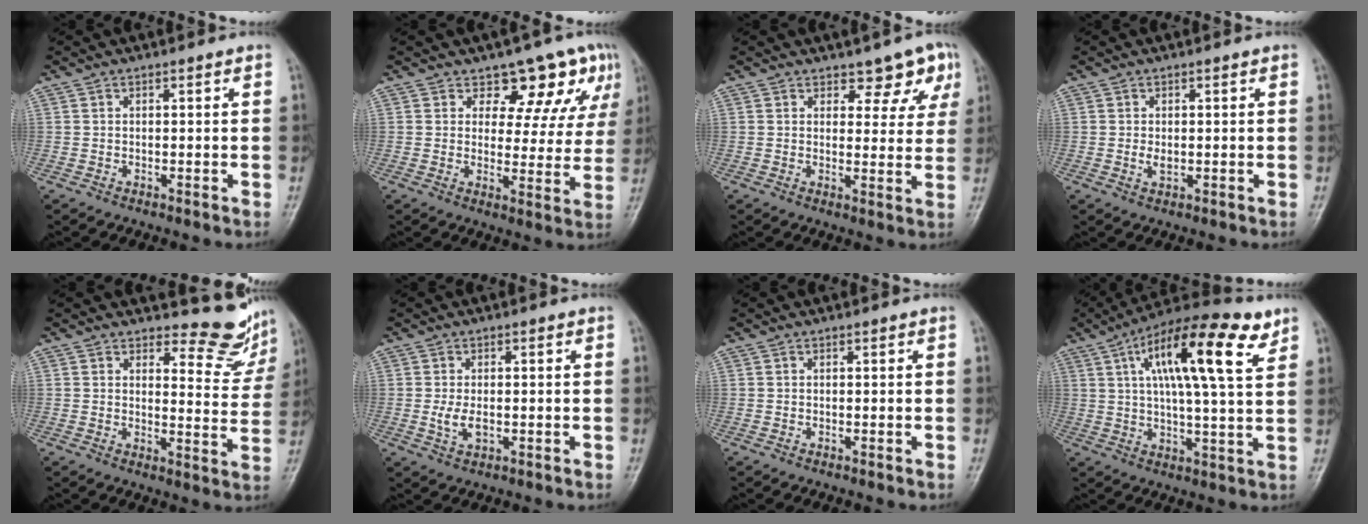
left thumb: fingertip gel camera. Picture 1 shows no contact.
{"total": 11.4, "force": [7.2, 6.4, 6.1], "torque": [-0.022, -0.036, 0.084]}
{"total": 6.1, "force": [4.0, 3.4, 3.1], "torque": [0.002, -0.022, 0.047]}
{"total": 1.7, "force": [-0.1, 1.1, 1.3], "torque": [-0.022, -0.002, -0.001]}
{"total": 8.9, "force": [8.4, 2.6, 1.3], "torque": [0.014, -0.087, 0.090]}
{"total": 3.3, "force": [-0.5, 1.9, 2.7], "torque": [-0.055, -0.005, -0.008]}
{"total": 0.0}
{"total": 18.1, "force": [7.8, 4.9, 15.5], "torque": [-0.239, -0.006, 0.119]}